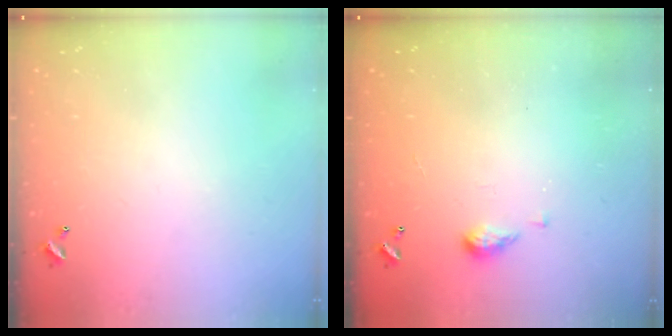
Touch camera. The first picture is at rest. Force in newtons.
{"total": 4.6, "press": 4.5, "slide": 0.7}